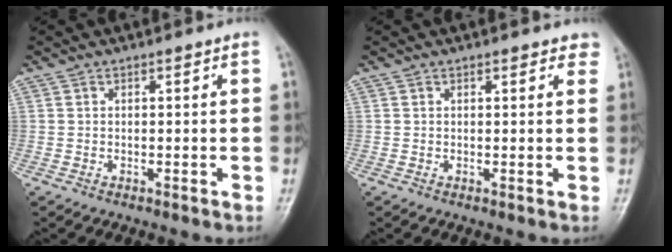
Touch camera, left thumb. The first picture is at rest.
{"total": 2.1, "force": [1.5, 1.0, 1.0], "torque": [0.008, -0.001, 0.011]}